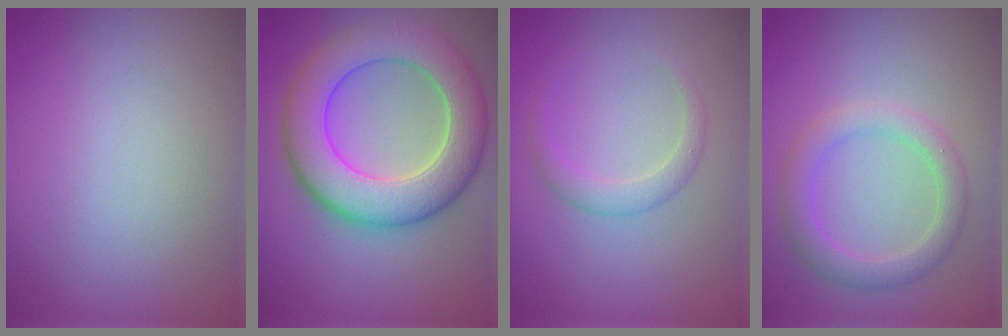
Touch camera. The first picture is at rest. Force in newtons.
{"total": 8.8, "press": 8.8, "slide": 0.1}
{"total": 1.7, "press": 1.7, "slide": 0.1}
{"total": 3.1, "press": 3.1, "slide": 0.0}